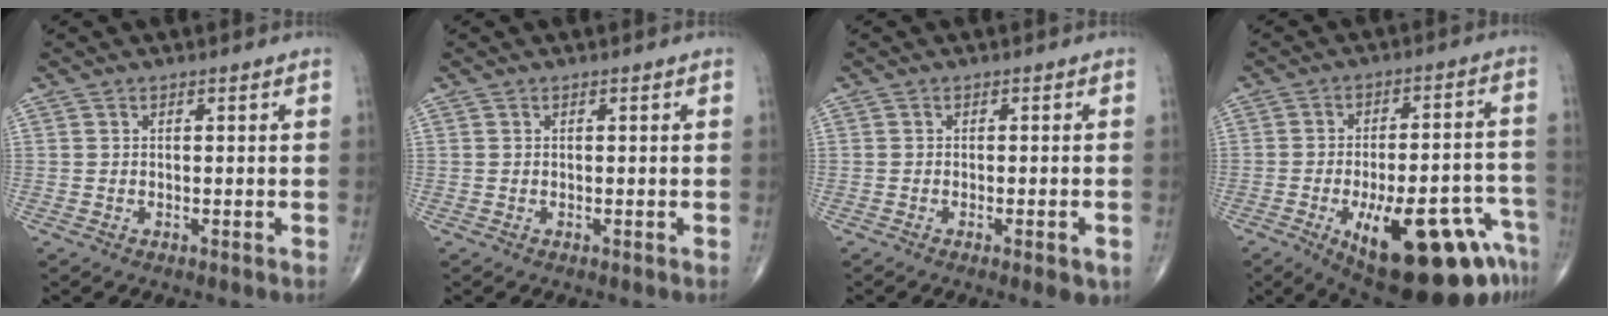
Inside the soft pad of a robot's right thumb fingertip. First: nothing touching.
{"total": 0.0}
{"total": 3.4, "force": [-1.5, 0.8, 3.0], "torque": [-0.039, -0.001, -0.018]}
{"total": 23.5, "force": [-11.2, 8.4, 18.9], "torque": [-0.205, 0.036, -0.143]}